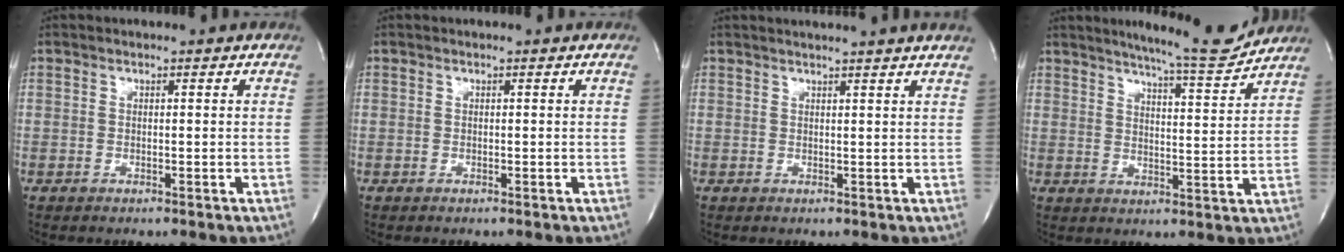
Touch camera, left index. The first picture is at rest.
{"total": 0.0}
{"total": 6.6, "force": [6.1, -0.9, 2.4], "torque": [-0.023, 0.012, 0.058]}
{"total": 9.7, "force": [9.1, -0.2, 3.3], "torque": [-0.052, -0.021, 0.124]}